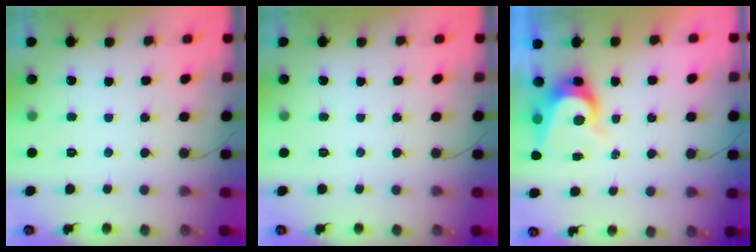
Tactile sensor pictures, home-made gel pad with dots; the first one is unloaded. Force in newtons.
{"total": 0.0}
{"total": 8.2, "press": 8.1, "slide": 1.0}